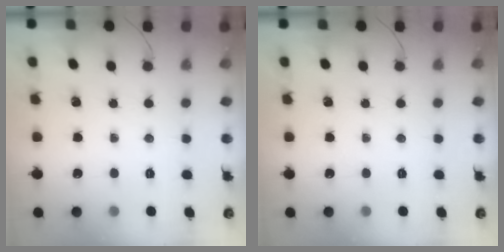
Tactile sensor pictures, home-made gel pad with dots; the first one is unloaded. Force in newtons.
{"total": 0.0}